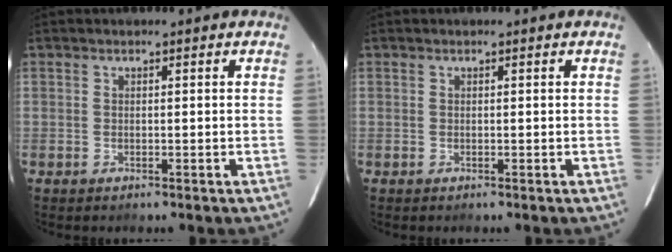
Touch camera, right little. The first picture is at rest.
{"total": 0.0}